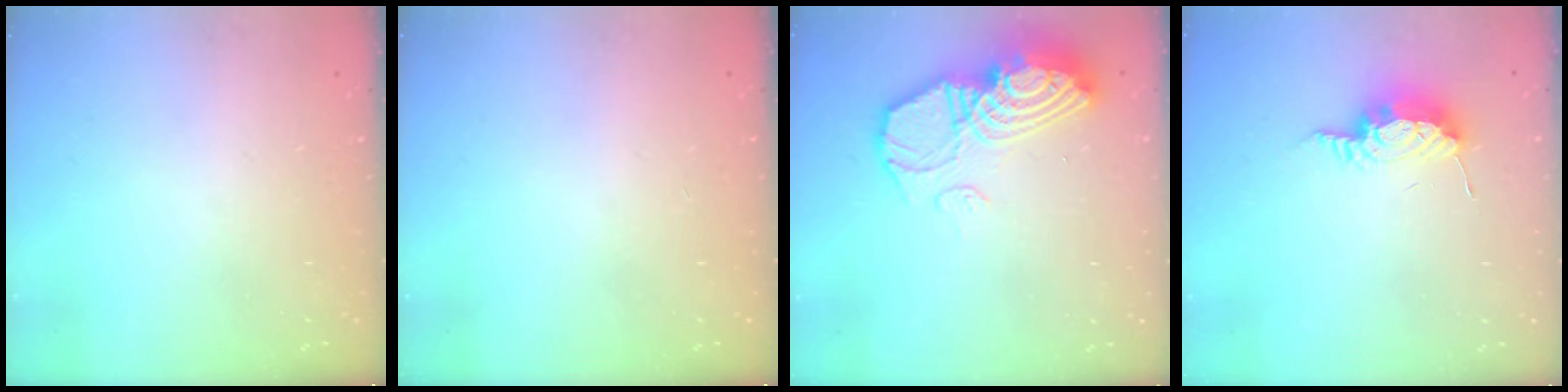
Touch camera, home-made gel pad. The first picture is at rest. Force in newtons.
{"total": 1.2, "press": 1.2, "slide": 0.2}
{"total": 17.3, "press": 17.2, "slide": 1.4}
{"total": 8.5, "press": 8.4, "slide": 0.9}